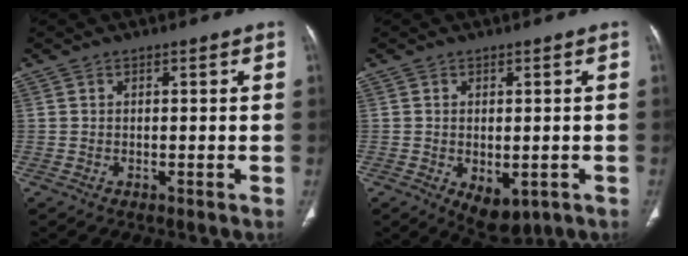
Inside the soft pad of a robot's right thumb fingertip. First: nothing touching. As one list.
[{"total": 6.1, "force": [-1.8, 3.5, 4.6], "torque": [-0.058, -0.005, -0.008]}]